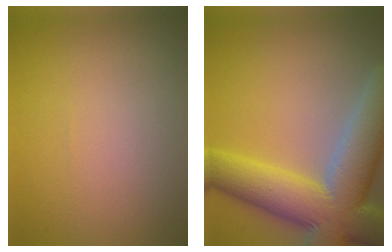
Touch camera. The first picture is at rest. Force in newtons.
{"total": 12.4, "press": 12.3, "slide": 0.7}